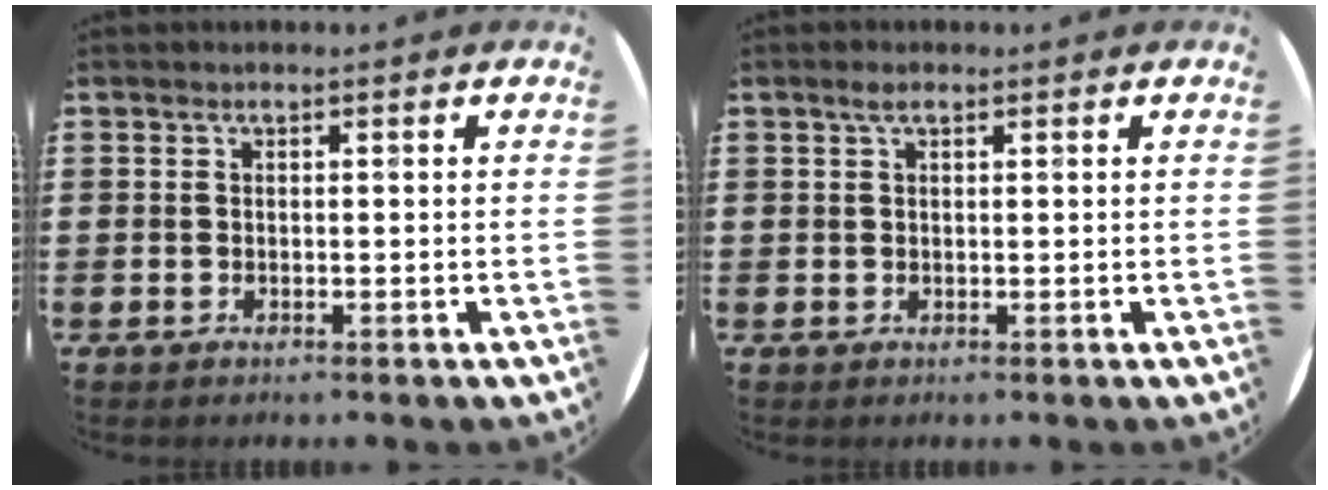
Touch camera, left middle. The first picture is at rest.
{"total": 1.1, "force": [0.7, 0.5, 0.8], "torque": [-0.016, 0.005, 0.011]}